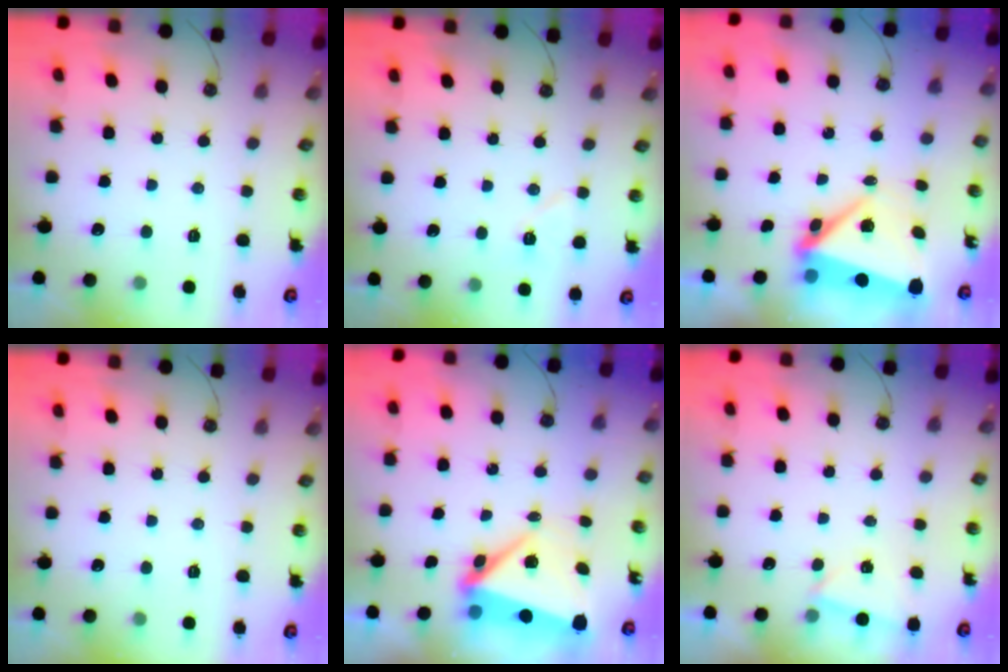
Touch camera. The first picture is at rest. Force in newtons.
{"total": 5.5, "press": 5.5, "slide": 0.8}
{"total": 6.9, "press": 6.8, "slide": 1.0}
{"total": 0.0}
{"total": 6.9, "press": 6.8, "slide": 1.0}
{"total": 0.6, "press": 0.0, "slide": 0.6}